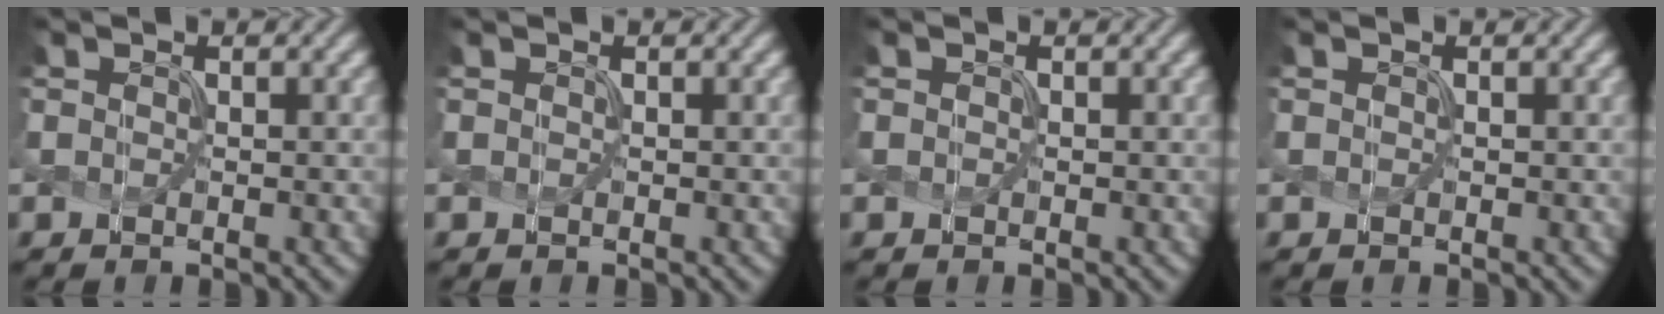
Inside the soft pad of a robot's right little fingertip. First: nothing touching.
{"total": 0.0}
{"total": 0.0}
{"total": 0.8, "force": [-0.1, -0.3, -0.7], "torque": [0.007, 0.001, 0.008]}